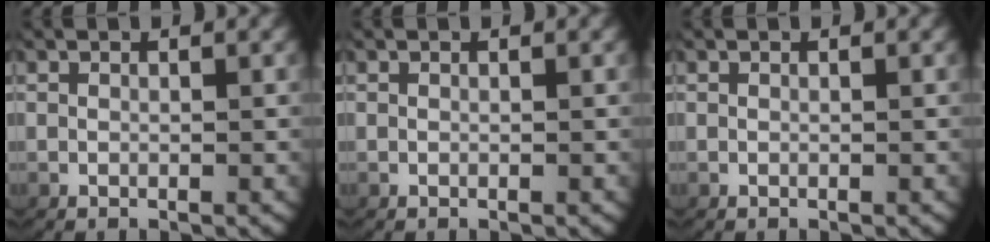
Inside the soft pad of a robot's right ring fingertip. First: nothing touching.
{"total": 0.0}
{"total": 0.0}